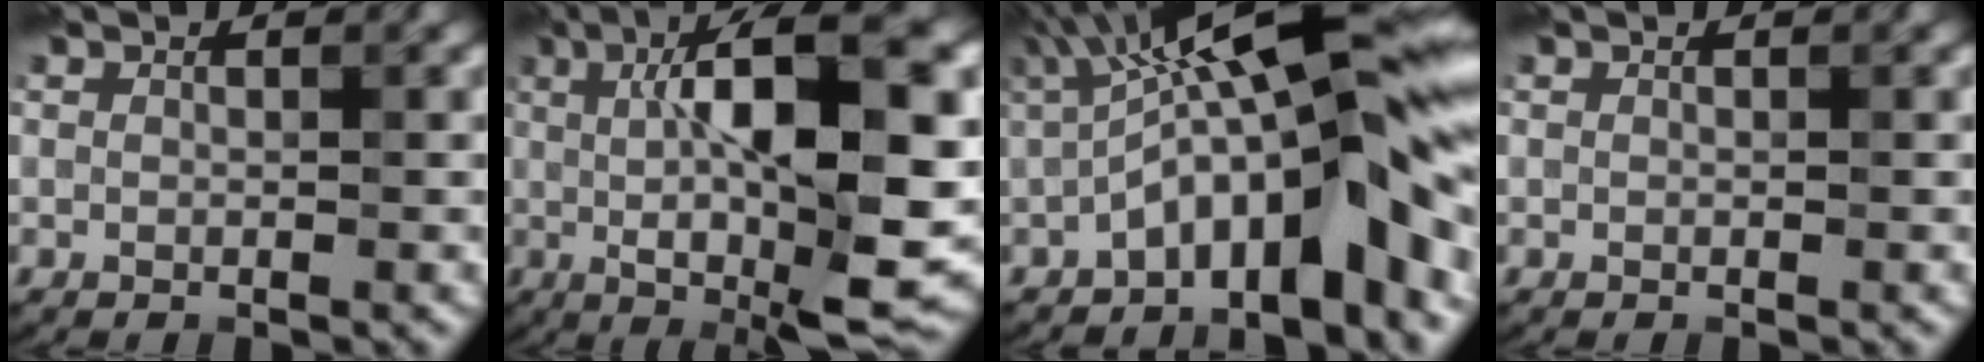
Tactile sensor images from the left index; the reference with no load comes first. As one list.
[{"total": 14.9, "force": [1.3, 3.7, 14.4], "torque": [-0.200, 0.012, 0.018]}, {"total": 12.8, "force": [-2.1, 3.0, 12.3], "torque": [-0.187, 0.034, -0.039]}, {"total": 0.0}]